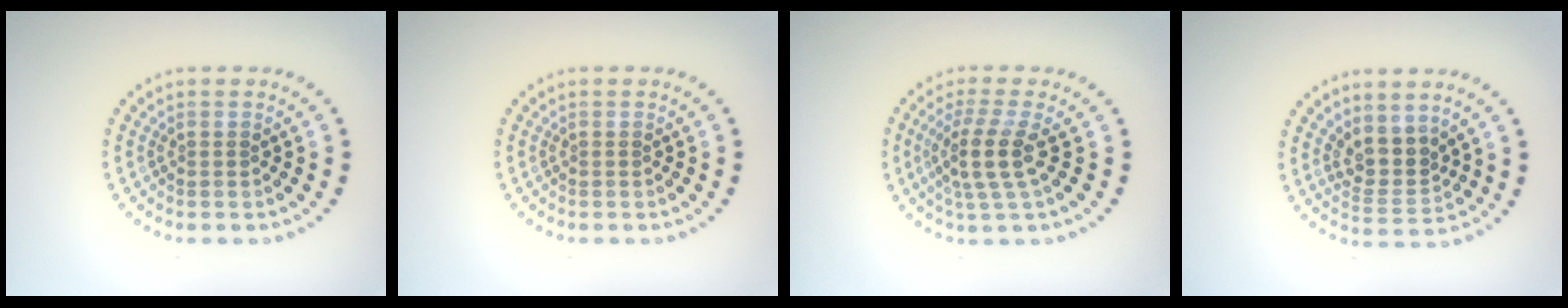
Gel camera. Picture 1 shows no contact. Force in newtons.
{"total": 0.0}
{"total": 3.6, "press": 2.8, "slide": 2.4}
{"total": 3.1, "press": 2.4, "slide": 1.9}